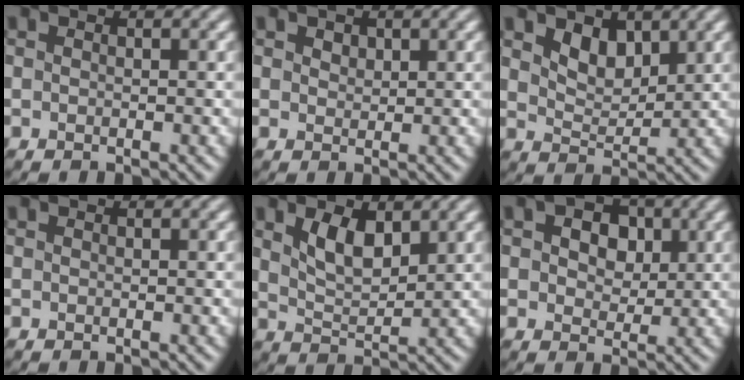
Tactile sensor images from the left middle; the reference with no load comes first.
{"total": 1.2, "force": [0.8, 0.7, 0.4], "torque": [-0.006, -0.001, 0.014]}
{"total": 2.8, "force": [1.7, 1.6, 1.4], "torque": [-0.034, -0.008, 0.031]}
{"total": 0.0}
{"total": 3.4, "force": [1.8, 1.5, 2.4], "torque": [-0.049, -0.004, 0.038]}
{"total": 5.6, "force": [2.1, 3.8, 3.6], "torque": [-0.048, 0.015, 0.008]}